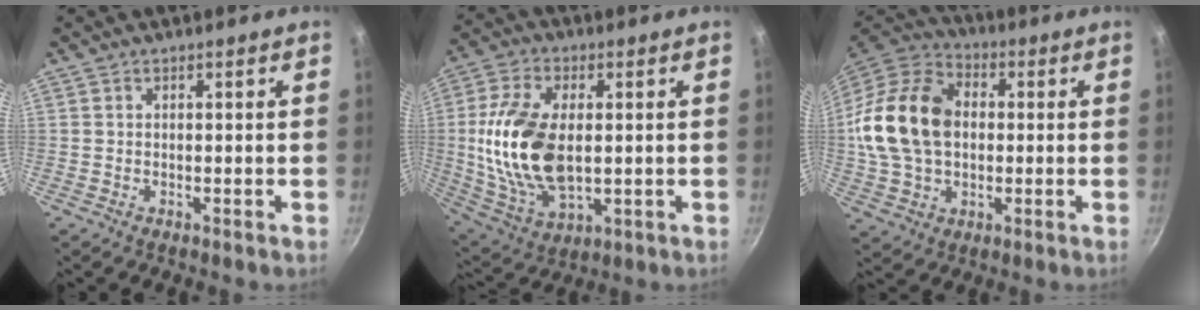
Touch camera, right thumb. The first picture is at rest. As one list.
[{"total": 18.2, "force": [0.8, 10.4, 14.9], "torque": [-0.283, 0.000, 0.022]}, {"total": 19.4, "force": [1.2, 13.9, 13.5], "torque": [-0.238, 0.029, 0.015]}]